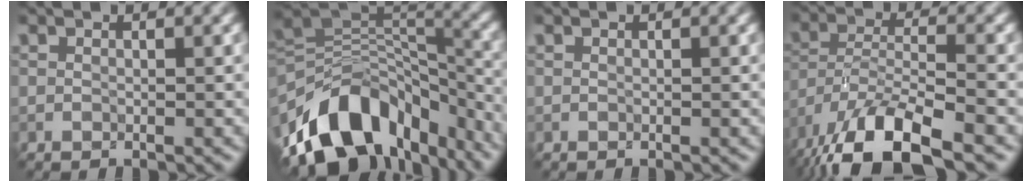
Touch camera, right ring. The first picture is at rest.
{"total": 11.9, "force": [-6.8, 7.2, 6.6], "torque": [-0.107, 0.011, -0.110]}
{"total": 0.0}
{"total": 11.6, "force": [-8.9, 3.1, 6.7], "torque": [-0.131, -0.008, -0.157]}